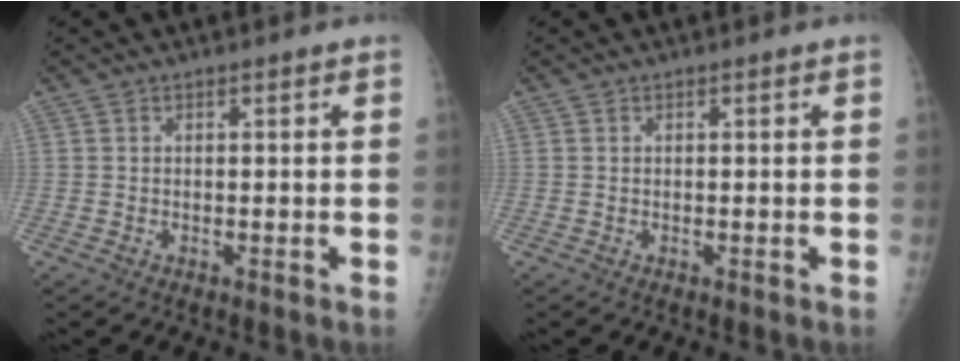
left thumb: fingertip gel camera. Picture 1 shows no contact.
{"total": 0.0}